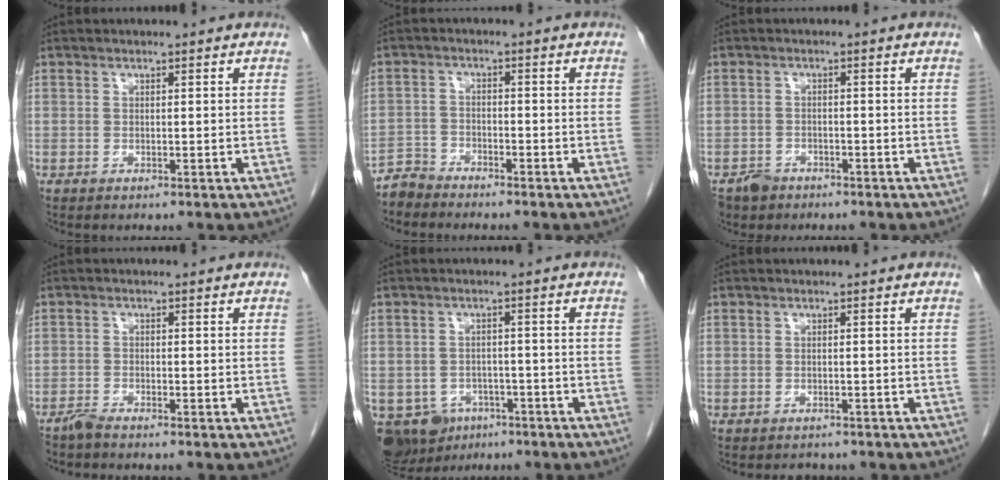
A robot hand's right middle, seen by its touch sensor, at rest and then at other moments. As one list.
[{"total": 3.1, "force": [-3.0, 0.6, -0.5], "torque": [0.013, -0.007, -0.061]}, {"total": 2.7, "force": [-1.9, 1.9, 0.4], "torque": [-0.012, 0.005, -0.029]}, {"total": 1.6, "force": [-1.5, -0.1, 0.4], "torque": [-0.013, -0.003, -0.030]}, {"total": 9.8, "force": [-5.5, 7.6, 3.1], "torque": [-0.079, -0.003, -0.073]}, {"total": 1.4, "force": [-1.2, 0.7, -0.1], "torque": [-0.003, -0.001, -0.018]}]